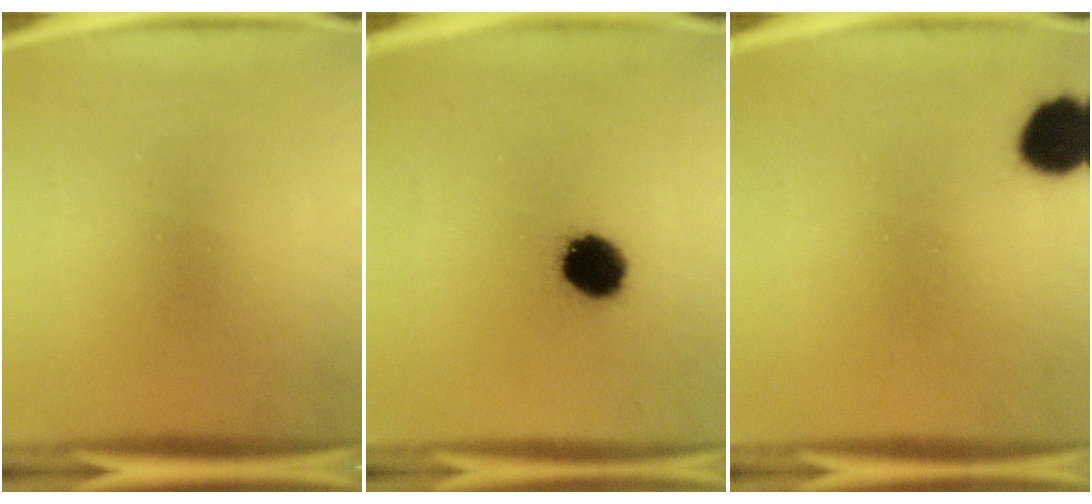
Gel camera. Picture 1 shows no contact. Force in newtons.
{"total": 10.8}
{"total": 9.8}